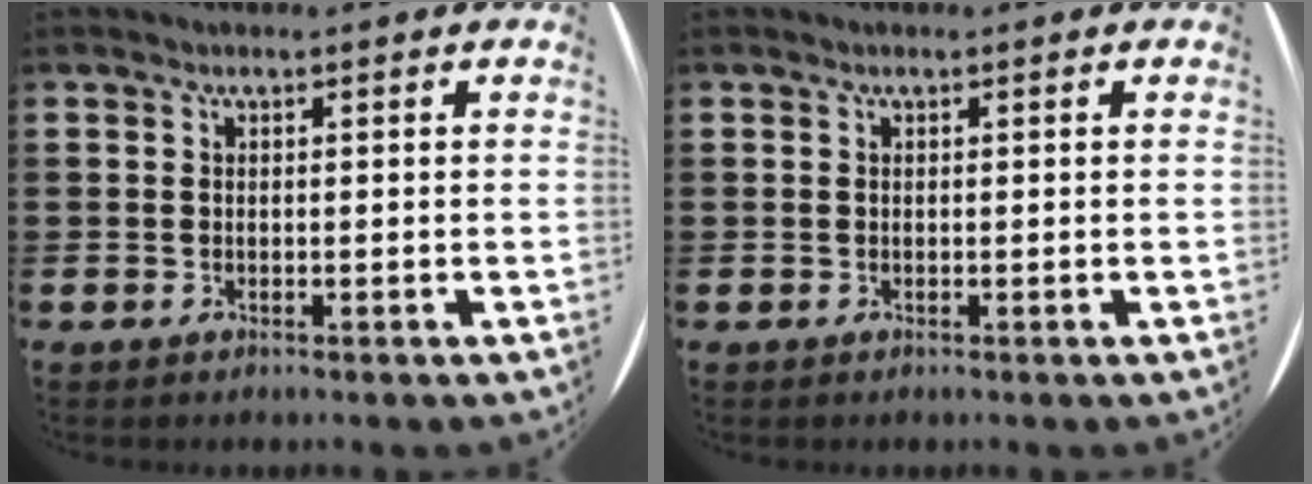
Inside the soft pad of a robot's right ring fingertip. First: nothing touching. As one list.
[{"total": 0.0}]